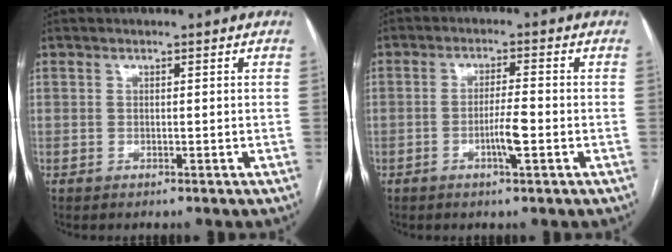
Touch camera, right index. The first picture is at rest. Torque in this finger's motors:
{"motor_torque": [0.08, 0.04, 0.01, 0.05]}